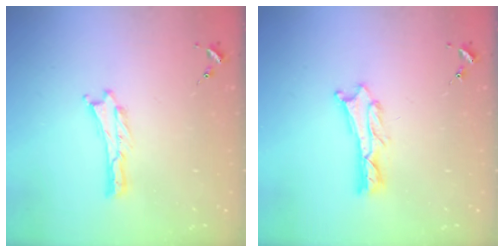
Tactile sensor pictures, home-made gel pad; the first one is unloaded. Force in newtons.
{"total": 1.2, "press": 1.2, "slide": 0.2}